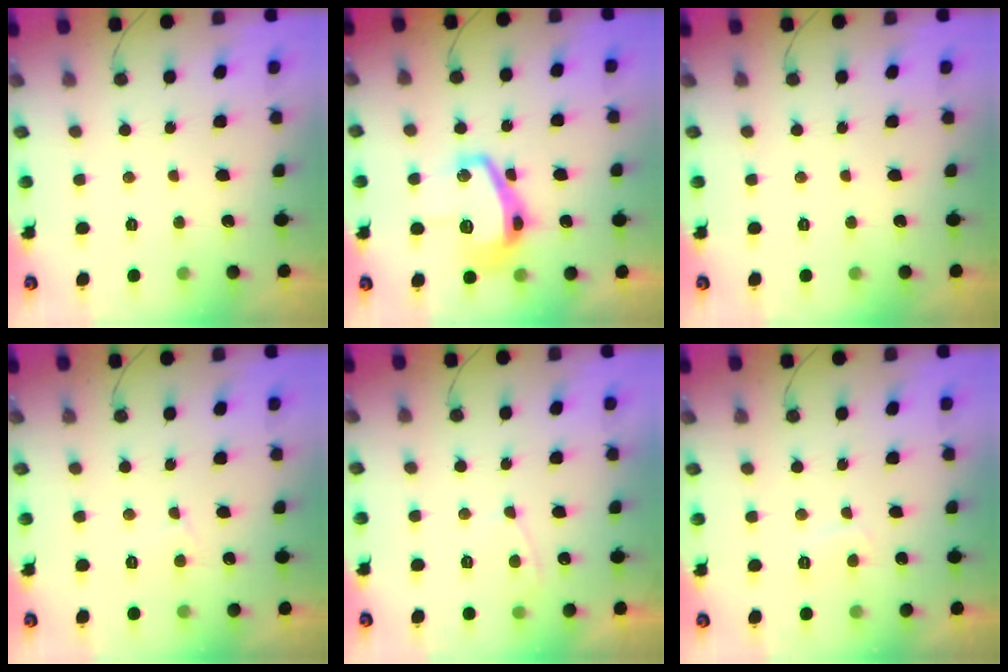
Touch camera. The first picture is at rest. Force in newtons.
{"total": 16.0, "press": 16.0, "slide": 0.4}
{"total": 0.0}
{"total": 2.7, "press": 2.7, "slide": 0.2}
{"total": 4.0, "press": 4.0, "slide": 0.5}
{"total": 2.7, "press": 2.6, "slide": 0.8}